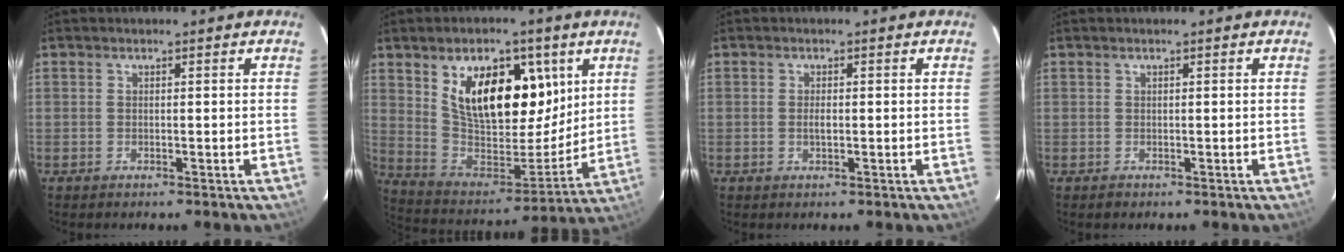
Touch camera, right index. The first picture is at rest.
{"total": 19.9, "force": [8.2, 10.8, 14.6], "torque": [-0.260, 0.008, 0.157]}
{"total": 1.5, "force": [-0.1, 0.7, 1.4], "torque": [-0.026, 0.000, -0.002]}
{"total": 0.8, "force": [-0.2, 0.7, 0.0], "torque": [0.000, 0.002, 0.001]}